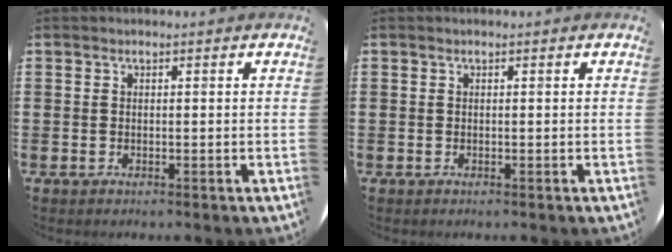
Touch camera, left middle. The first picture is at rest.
{"total": 0.0}